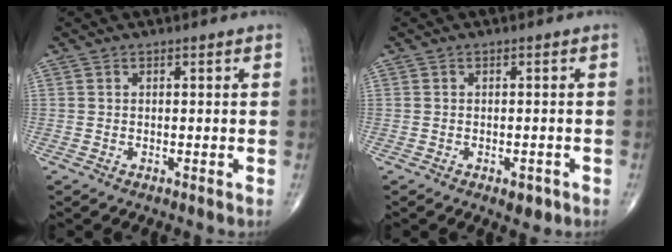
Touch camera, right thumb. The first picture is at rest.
{"total": 2.6, "force": [-1.3, 1.4, 1.7], "torque": [-0.014, 0.003, -0.012]}